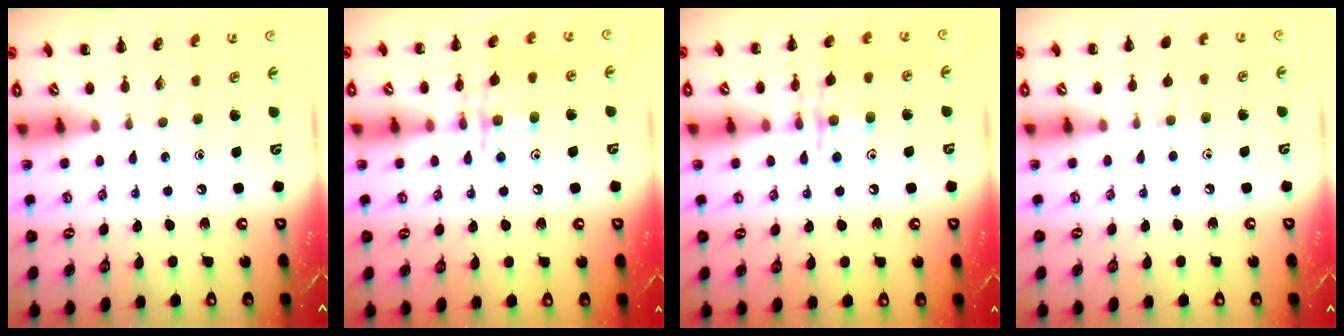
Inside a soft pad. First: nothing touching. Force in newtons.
{"total": 13.2, "press": 13.2, "slide": 0.8}
{"total": 13.2, "press": 13.2, "slide": 0.8}
{"total": 4.4, "press": 4.0, "slide": 1.8}